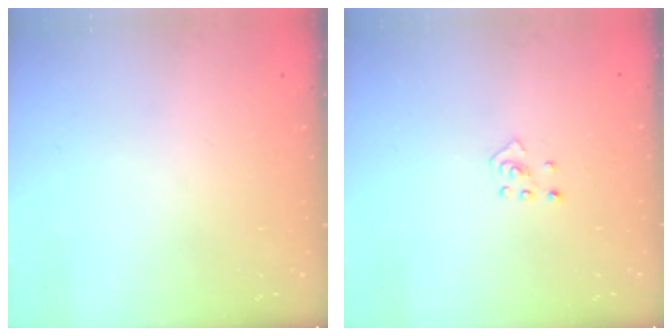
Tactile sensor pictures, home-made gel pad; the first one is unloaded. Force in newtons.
{"total": 3.6, "press": 3.6, "slide": 0.6}